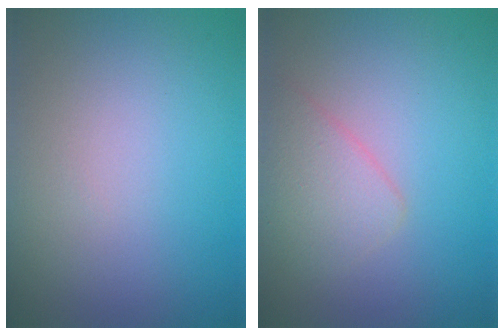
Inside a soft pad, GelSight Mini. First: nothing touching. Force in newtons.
{"total": 2.4, "press": 2.4, "slide": 0.1}